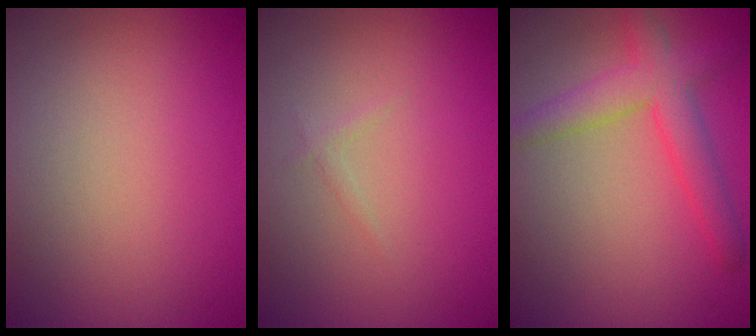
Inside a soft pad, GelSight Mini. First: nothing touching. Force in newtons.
{"total": 0.6, "press": 0.6, "slide": 0.1}
{"total": 4.5, "press": 4.5, "slide": 0.1}